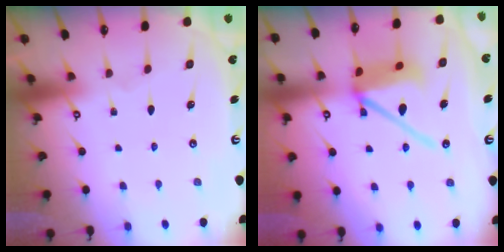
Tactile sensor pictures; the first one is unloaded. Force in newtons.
{"total": 12.3, "press": 12.2, "slide": 1.7}